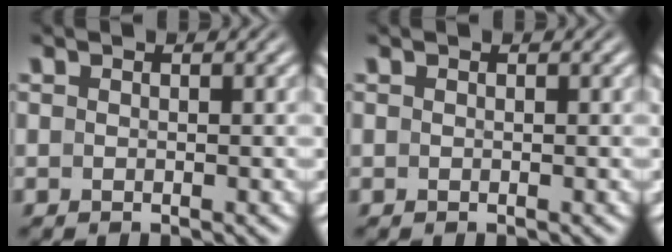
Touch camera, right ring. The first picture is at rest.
{"total": 0.0}